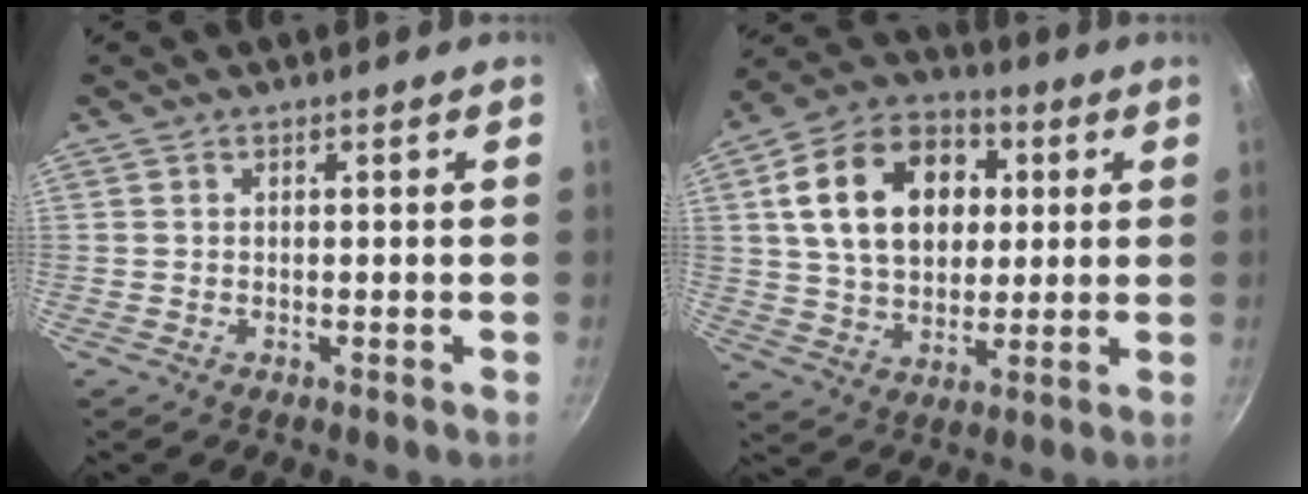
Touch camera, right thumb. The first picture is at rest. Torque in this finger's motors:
{"motor_torque": [-0.24, 2.92, 1.29, 0.80, 0.58]}